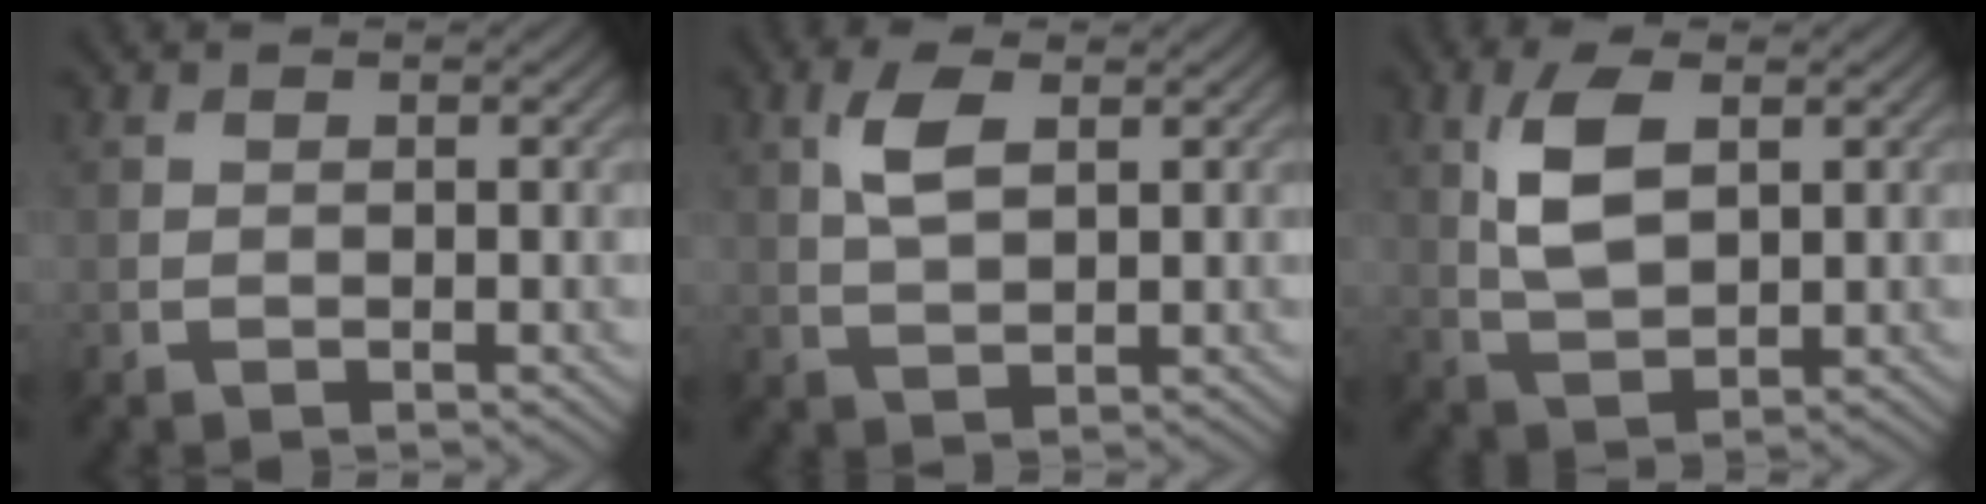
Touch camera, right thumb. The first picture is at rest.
{"total": 3.9, "force": [1.5, 1.8, 3.2], "torque": [-0.076, 0.006, 0.030]}
{"total": 6.2, "force": [1.9, 2.9, 5.2], "torque": [-0.116, 0.003, 0.040]}